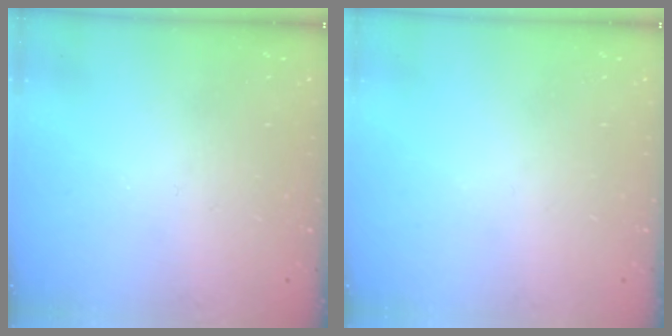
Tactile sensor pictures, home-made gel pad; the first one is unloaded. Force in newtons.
{"total": 0.0}